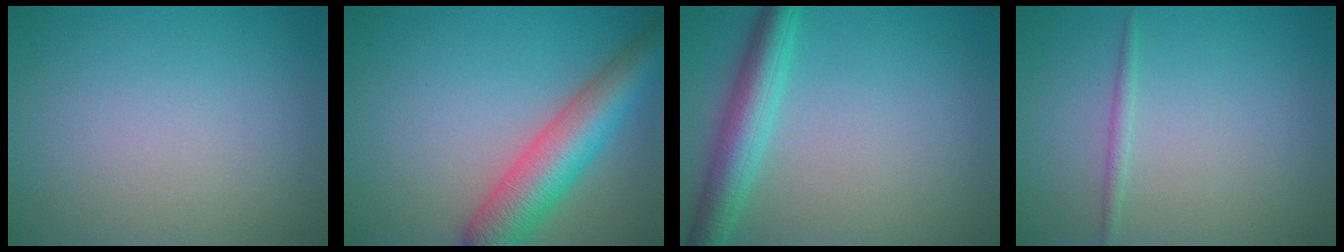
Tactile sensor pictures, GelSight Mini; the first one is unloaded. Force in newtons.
{"total": 7.5, "press": 7.5, "slide": 0.3}
{"total": 4.6, "press": 4.6, "slide": 0.1}
{"total": 1.0, "press": 1.0, "slide": 0.0}